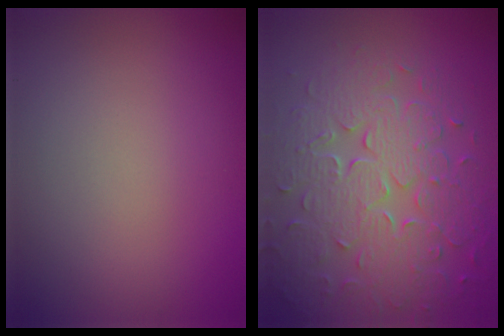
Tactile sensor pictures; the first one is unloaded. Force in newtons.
{"total": 8.1, "press": 5.9, "slide": 5.6}